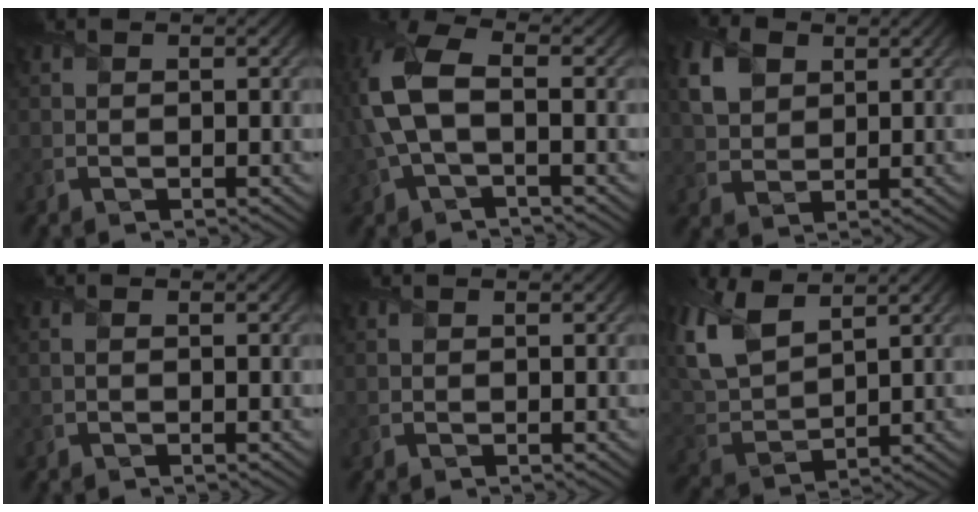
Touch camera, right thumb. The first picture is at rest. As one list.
[{"total": 9.0, "force": [0.5, 4.8, 7.6], "torque": [-0.202, 0.011, 0.004]}, {"total": 5.8, "force": [2.3, 4.1, 3.5], "torque": [-0.097, 0.009, 0.043]}, {"total": 0.7, "force": [-0.2, 0.1, 0.6], "torque": [-0.015, 0.000, -0.006]}, {"total": 0.0}, {"total": 9.6, "force": [5.5, 4.7, 6.4], "torque": [-0.183, 0.015, 0.113]}]